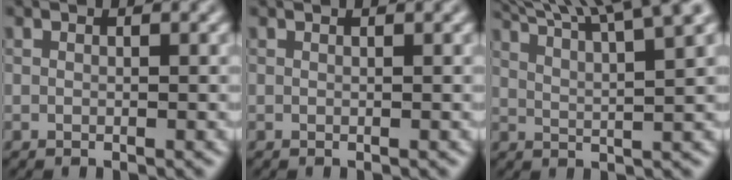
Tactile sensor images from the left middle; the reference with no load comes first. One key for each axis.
{"total": 0.6, "fx": 0.4, "fy": 0.2, "fz": 0.3, "tx": 0.001, "ty": 0.004, "tz": 0.003}
{"total": 11.0, "fx": 8.3, "fy": 2.5, "fz": 6.9, "tx": -0.084, "ty": 0.035, "tz": 0.080}